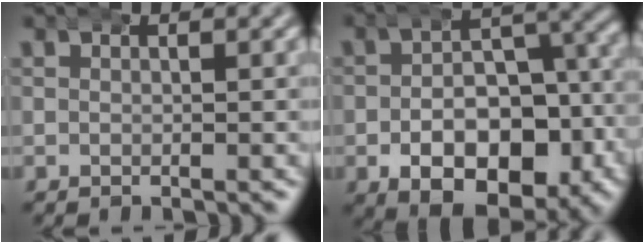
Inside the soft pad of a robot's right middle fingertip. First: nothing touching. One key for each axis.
{"total": 12.5, "fx": -4.9, "fy": 7.6, "fz": 8.6, "tx": -0.126, "ty": -0.029, "tz": -0.064}